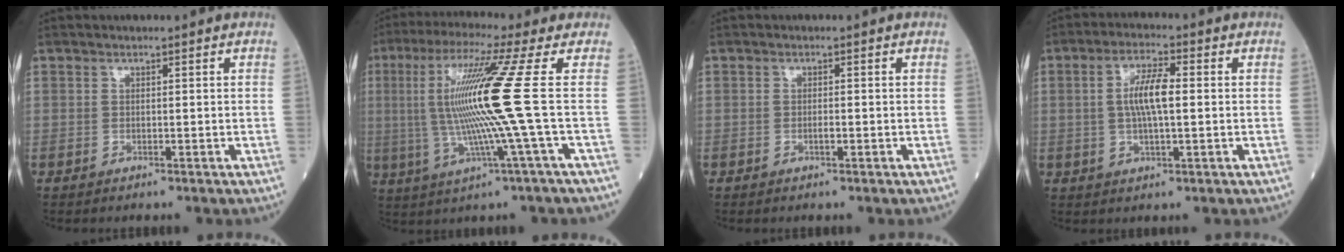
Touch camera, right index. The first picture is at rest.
{"total": 13.7, "force": [0.6, -2.5, 13.5], "torque": [-0.264, 0.003, 0.006]}
{"total": 0.9, "force": [-0.4, 0.1, 0.8], "torque": [-0.015, 0.000, -0.009]}
{"total": 6.5, "force": [0.5, 1.3, 6.3], "torque": [-0.126, 0.009, 0.008]}